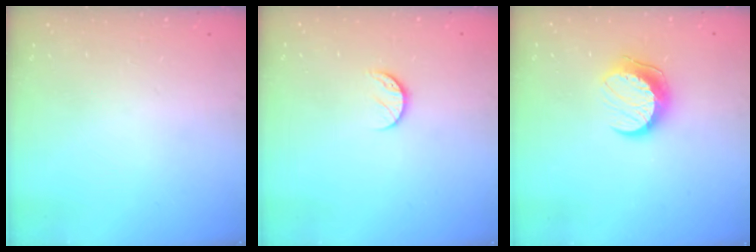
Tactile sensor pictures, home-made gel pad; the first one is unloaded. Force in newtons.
{"total": 7.1, "press": 7.1, "slide": 0.8}
{"total": 10.3, "press": 10.3, "slide": 0.3}